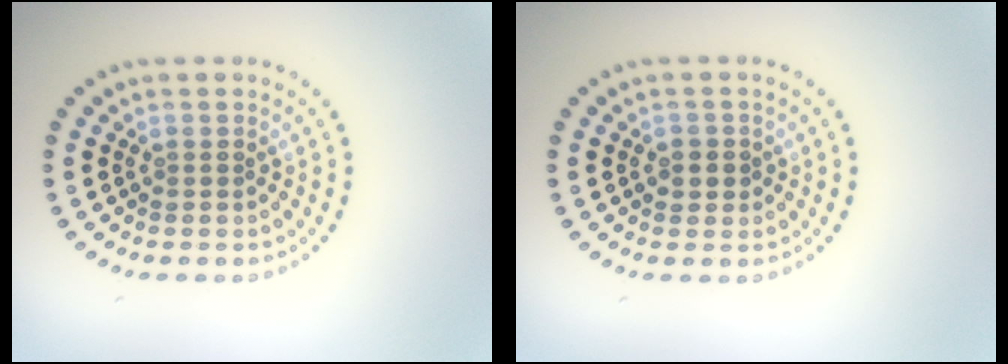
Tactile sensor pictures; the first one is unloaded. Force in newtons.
{"total": 1.5, "press": 1.4, "slide": 0.5}